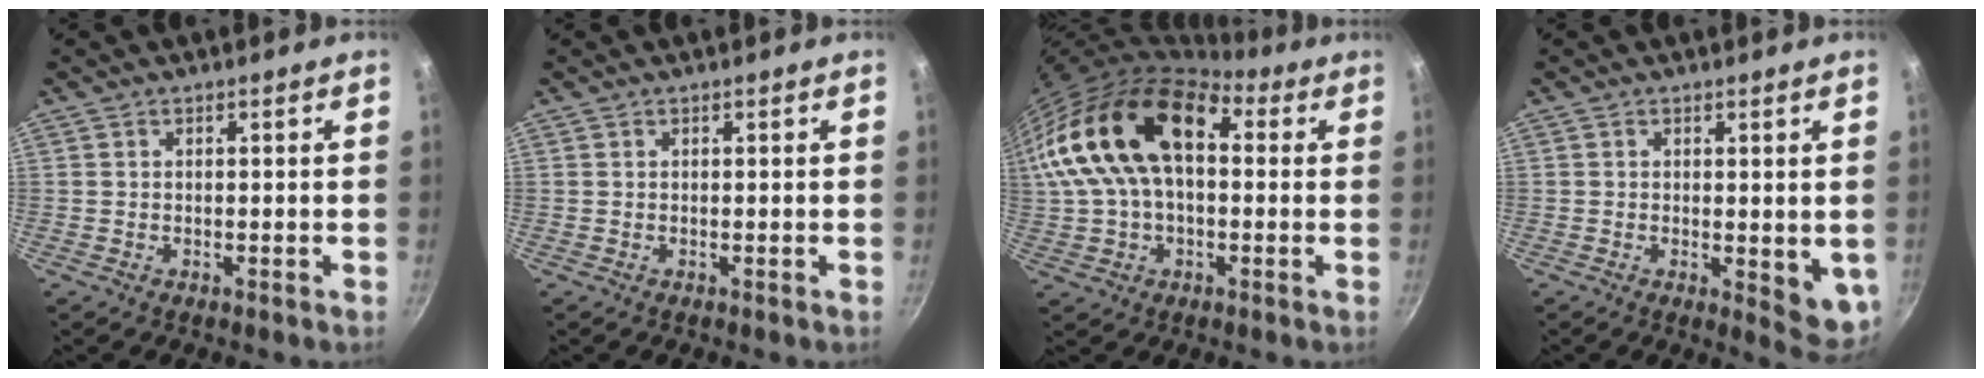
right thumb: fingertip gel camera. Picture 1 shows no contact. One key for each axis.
{"total": 0.0}
{"total": 23.5, "fx": 4.0, "fy": 14.4, "fz": 18.2, "tx": -0.347, "ty": 0.044, "tz": 0.058}
{"total": 6.9, "fx": -0.3, "fy": 3.0, "fz": 6.2, "tx": -0.070, "ty": -0.012, "tz": 0.001}